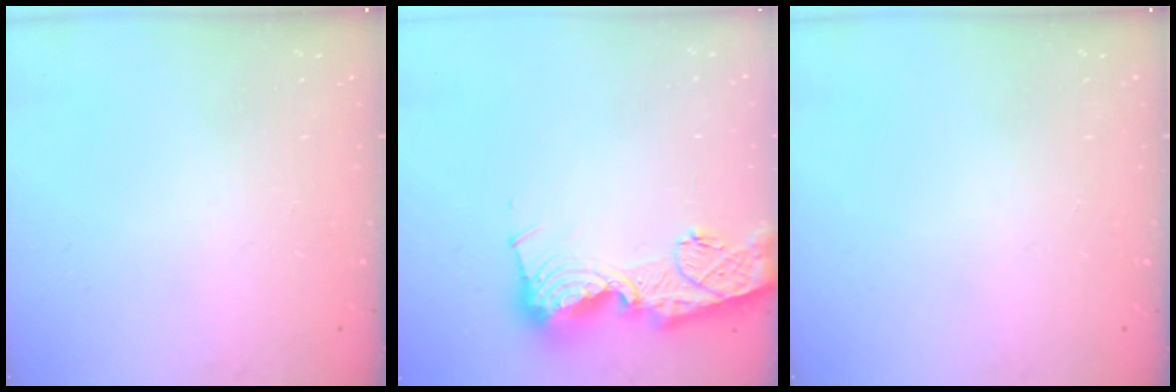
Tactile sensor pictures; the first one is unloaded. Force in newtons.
{"total": 16.1, "press": 16.0, "slide": 1.6}
{"total": 0.0}